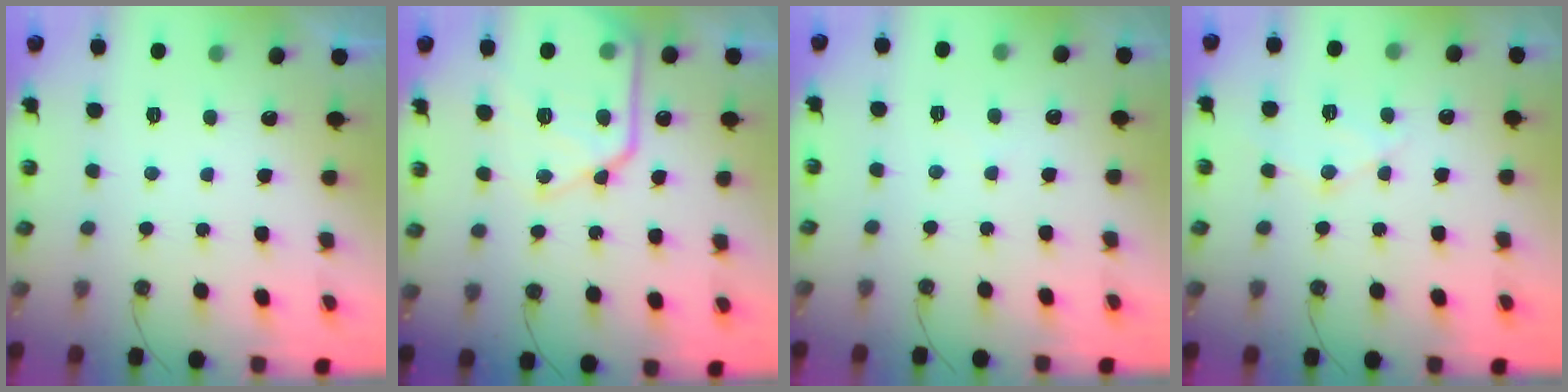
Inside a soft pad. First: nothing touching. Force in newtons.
{"total": 16.6, "press": 16.6, "slide": 0.8}
{"total": 2.1, "press": 2.1, "slide": 0.4}
{"total": 10.4, "press": 10.4, "slide": 0.8}